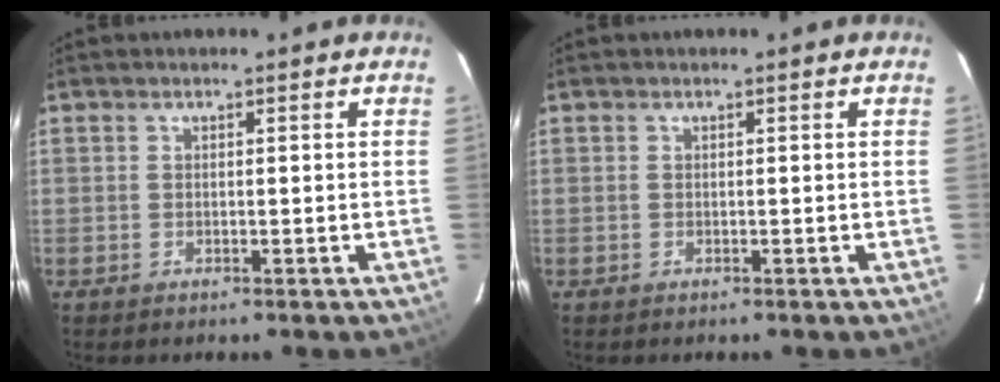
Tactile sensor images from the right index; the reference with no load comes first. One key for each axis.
{"total": 0.0}